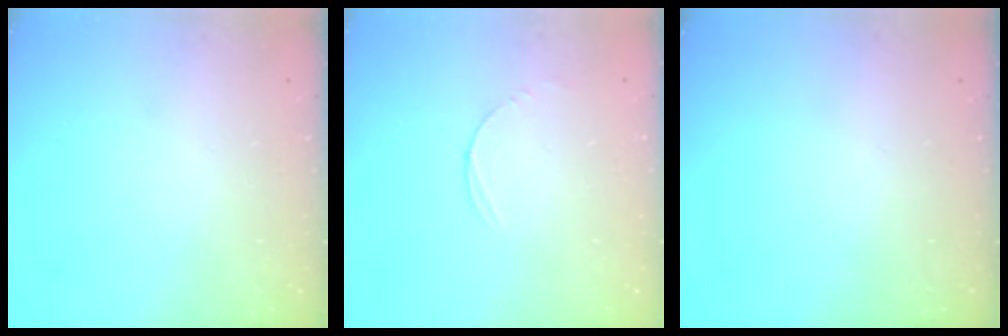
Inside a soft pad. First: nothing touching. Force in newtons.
{"total": 3.0, "press": 3.0, "slide": 0.3}
{"total": 0.0}